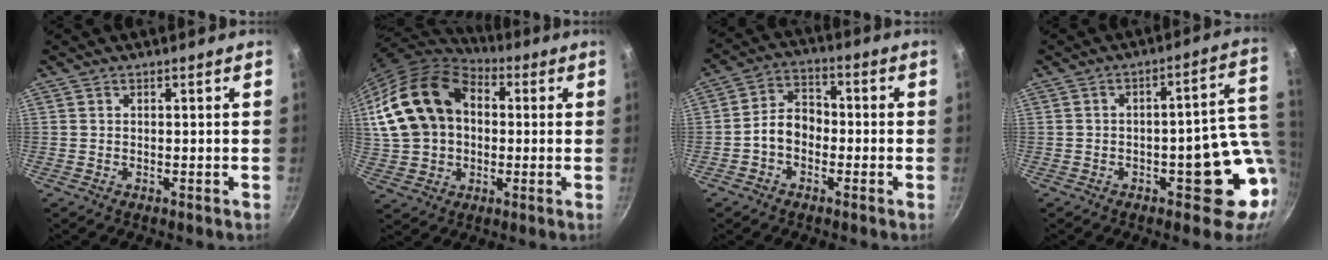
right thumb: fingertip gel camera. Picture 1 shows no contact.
{"total": 21.3, "force": [3.1, 15.5, 14.3], "torque": [-0.268, 0.038, 0.060]}
{"total": 6.8, "force": [-1.8, 5.0, 4.2], "torque": [-0.047, 0.033, -0.043]}
{"total": 13.1, "force": [-1.5, 6.1, 11.4], "torque": [-0.081, 0.021, -0.011]}